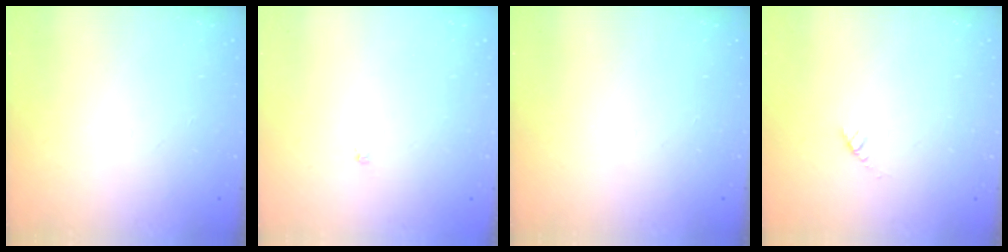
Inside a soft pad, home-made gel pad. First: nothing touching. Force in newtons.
{"total": 1.0, "press": 0.9, "slide": 0.3}
{"total": 0.0}
{"total": 2.7, "press": 2.6, "slide": 0.4}